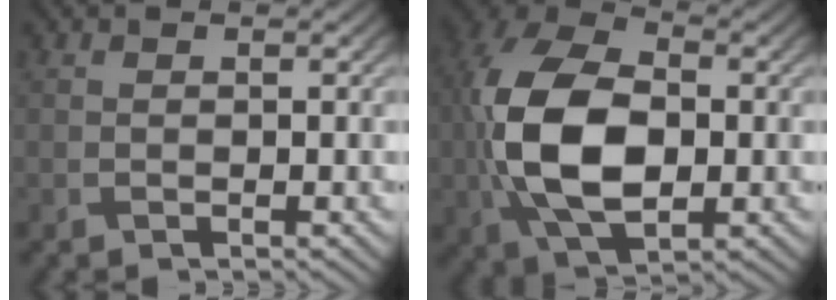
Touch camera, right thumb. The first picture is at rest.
{"total": 14.2, "force": [-1.2, 8.3, 11.4], "torque": [-0.260, 0.003, -0.030]}